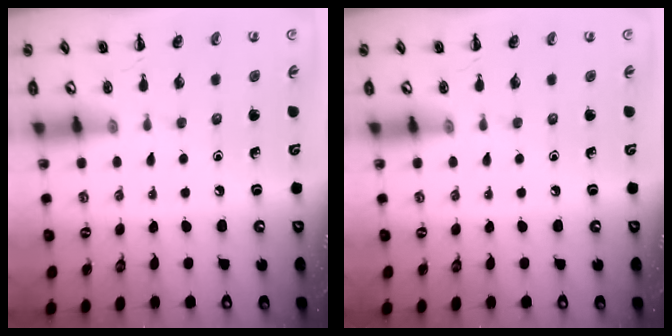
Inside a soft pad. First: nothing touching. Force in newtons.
{"total": 0.0}